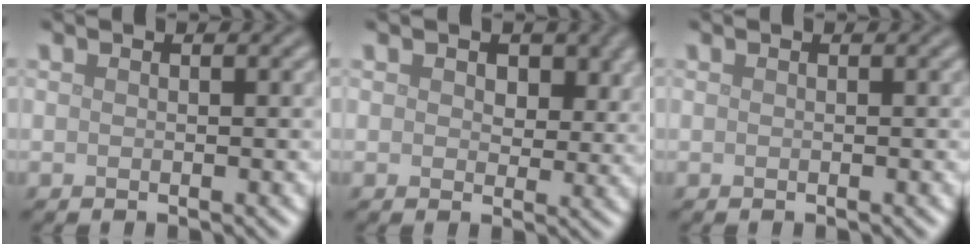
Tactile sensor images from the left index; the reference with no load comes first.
{"total": 3.9, "force": [1.5, 2.5, 2.5], "torque": [-0.038, -0.006, 0.013]}
{"total": 0.0}